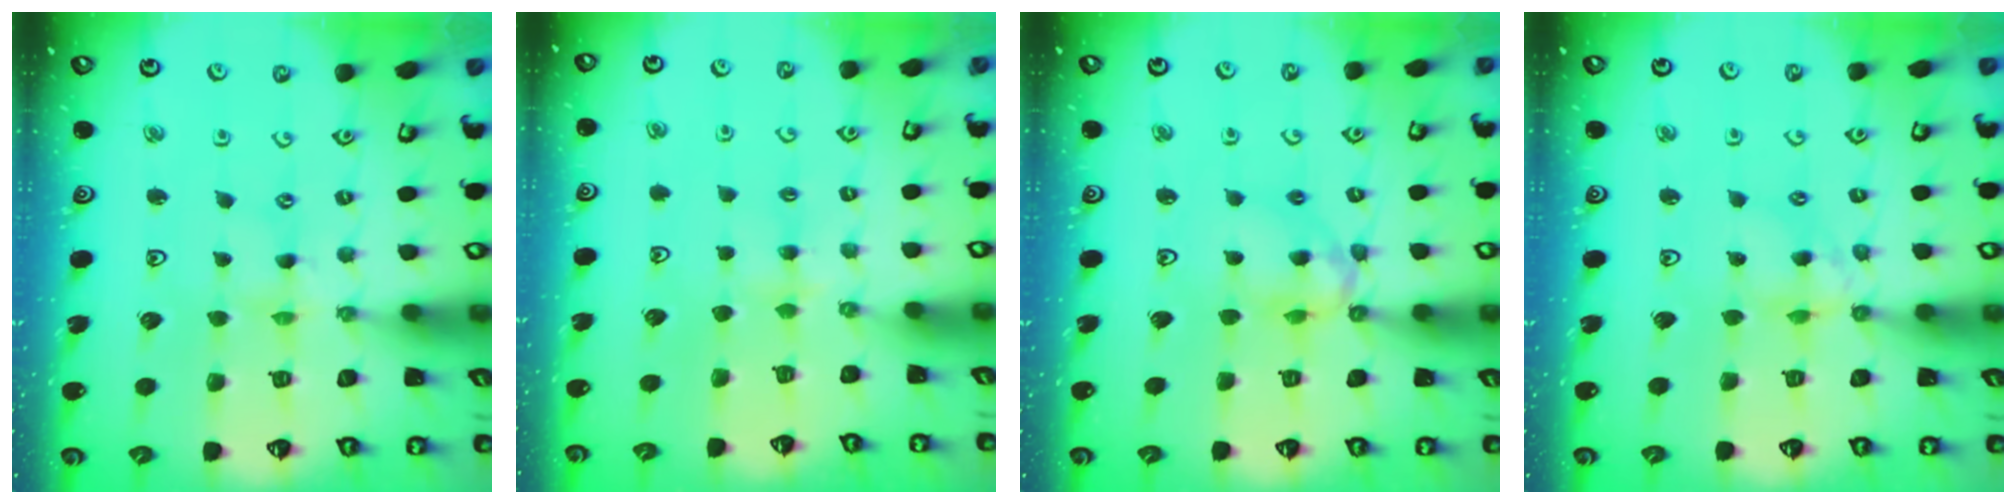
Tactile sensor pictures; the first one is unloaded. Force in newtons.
{"total": 4.2, "press": 4.1, "slide": 0.7}
{"total": 11.1, "press": 11.1, "slide": 0.9}
{"total": 6.7, "press": 6.7, "slide": 0.6}